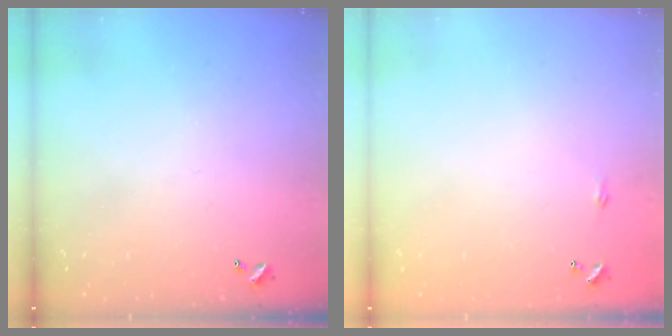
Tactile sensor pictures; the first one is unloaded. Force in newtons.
{"total": 2.2, "press": 2.1, "slide": 0.4}